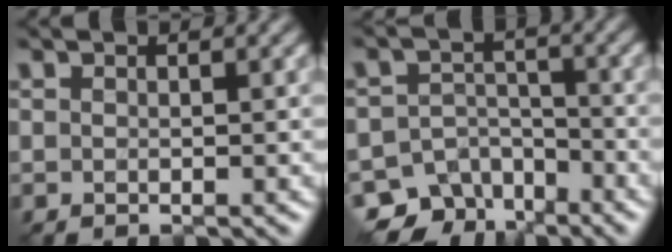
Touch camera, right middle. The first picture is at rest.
{"total": 7.2, "force": [-5.4, 4.5, 1.9], "torque": [-0.007, -0.007, -0.086]}